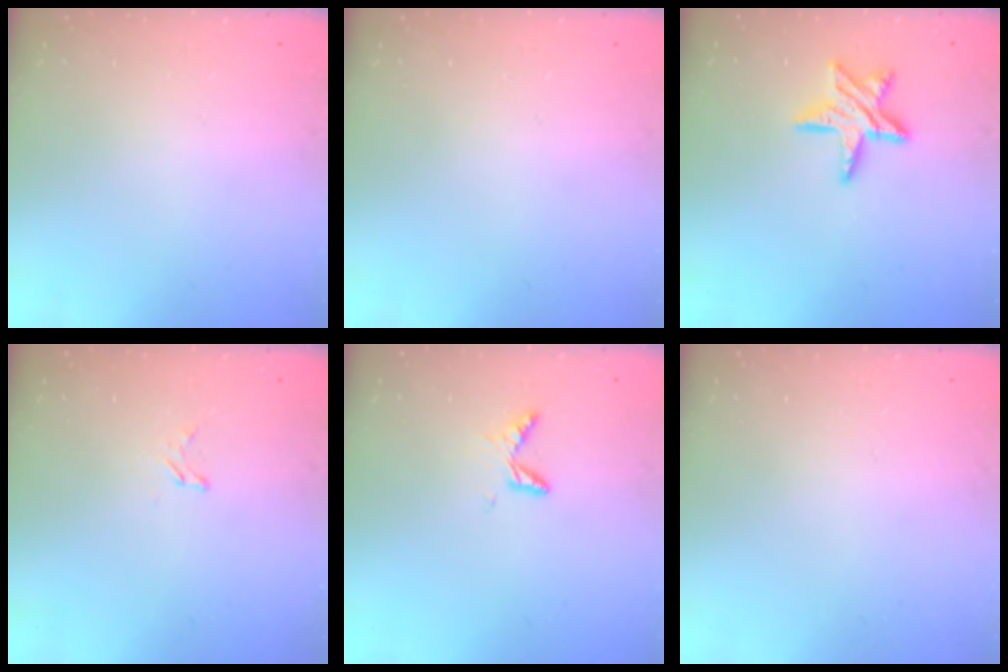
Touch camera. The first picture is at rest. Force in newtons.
{"total": 0.0}
{"total": 11.2, "press": 11.2, "slide": 0.8}
{"total": 2.4, "press": 2.4, "slide": 0.2}
{"total": 6.1, "press": 6.1, "slide": 0.7}
{"total": 0.0}